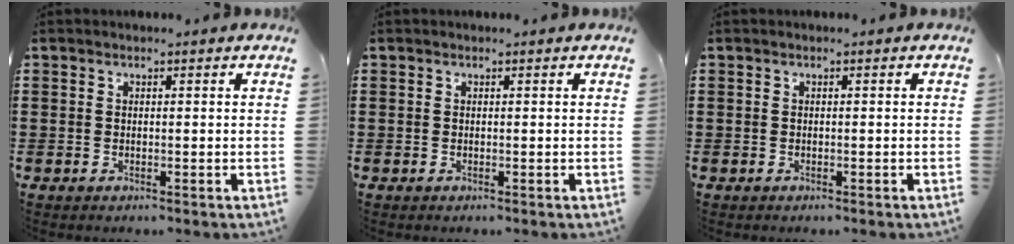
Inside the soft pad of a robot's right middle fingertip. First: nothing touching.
{"total": 0.0}
{"total": 0.0}